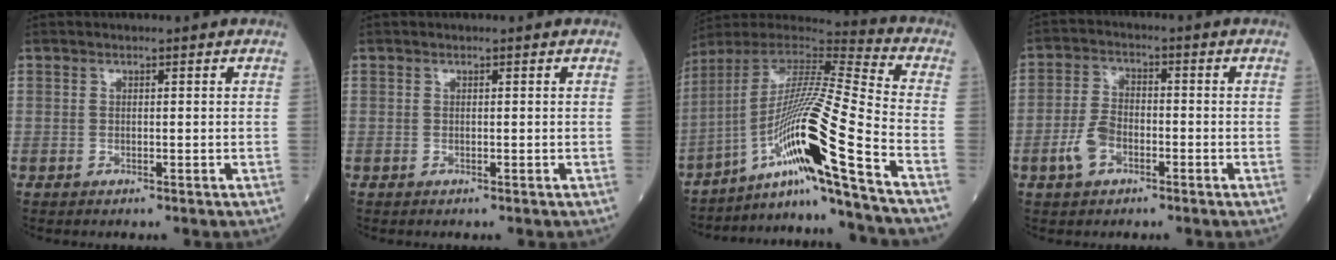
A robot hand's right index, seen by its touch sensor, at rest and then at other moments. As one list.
[{"total": 0.0}, {"total": 19.5, "force": [-11.1, -2.5, 15.8], "torque": [-0.308, -0.010, -0.201]}, {"total": 5.3, "force": [-2.4, 3.0, 3.6], "torque": [-0.086, 0.005, -0.048]}]